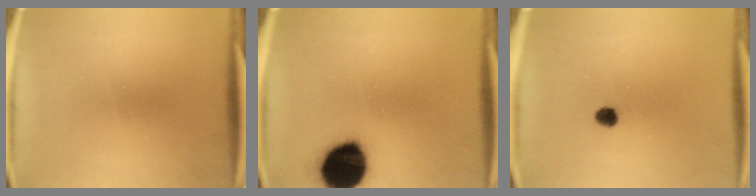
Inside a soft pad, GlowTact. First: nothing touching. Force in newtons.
{"total": 18.2}
{"total": 2.5}